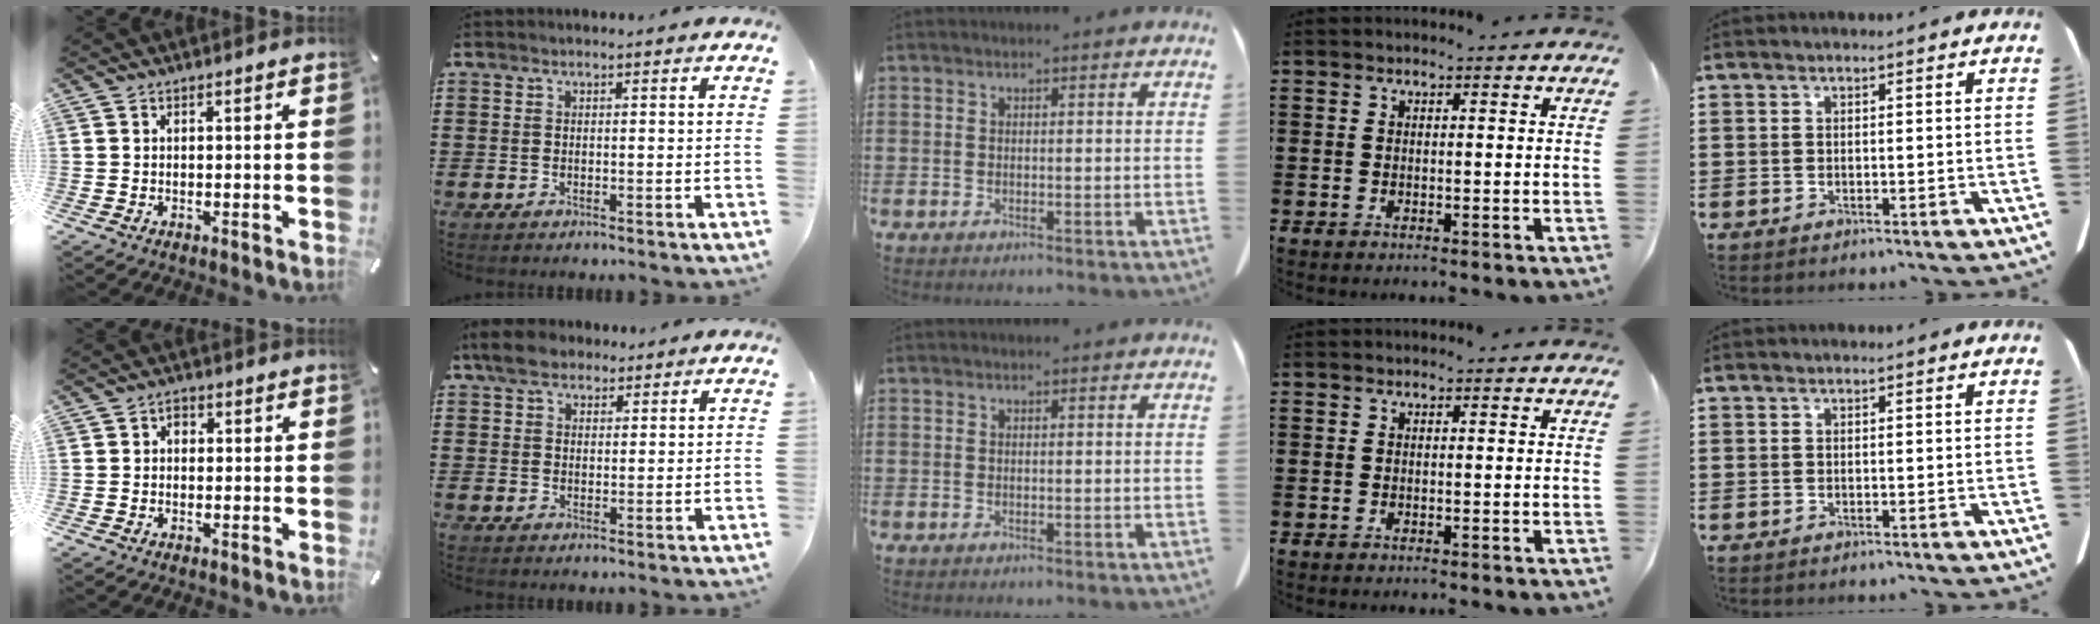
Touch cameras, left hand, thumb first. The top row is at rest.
{"thumb": {"total": 1.4, "force": [-0.1, 1.2, 0.7], "torque": [-0.014, 0.006, -0.004]}, "index": {"total": 4.8, "force": [3.3, 2.9, 1.9], "torque": [-0.045, 0.008, 0.059]}}